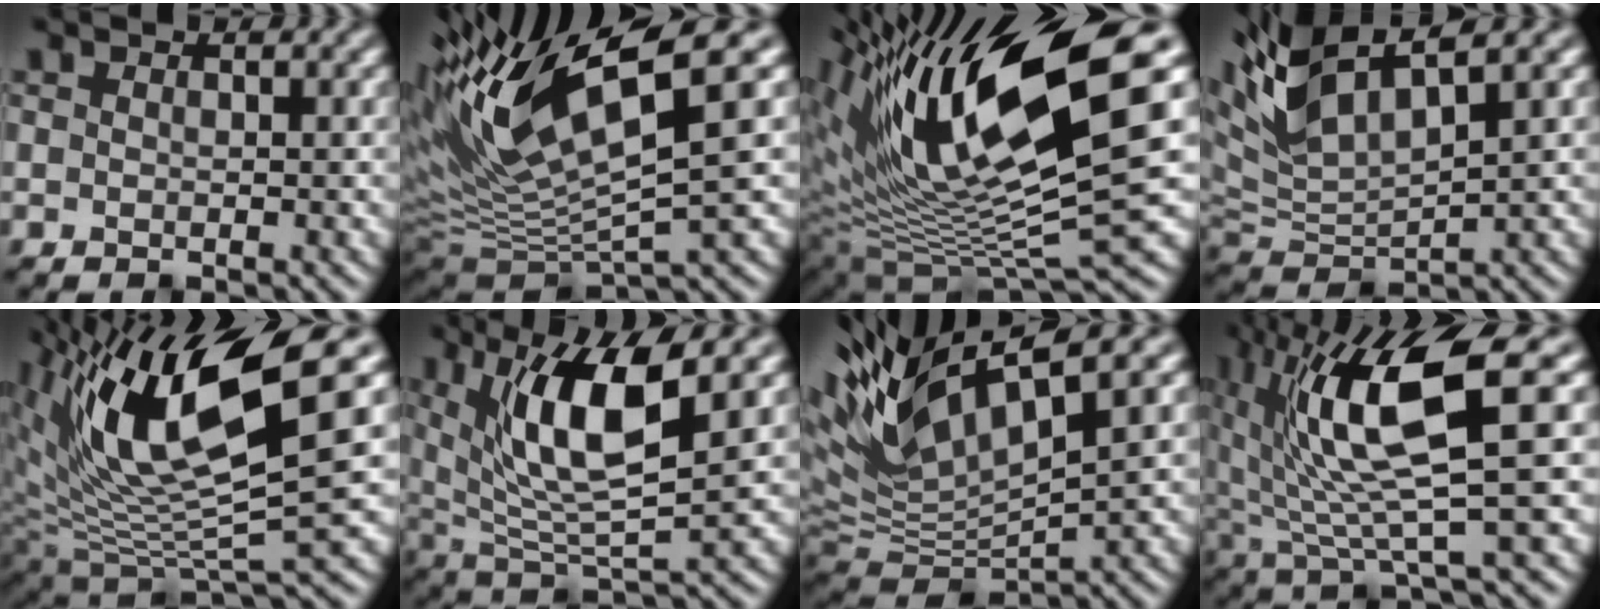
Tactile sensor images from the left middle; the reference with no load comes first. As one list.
[{"total": 10.9, "force": [4.4, 3.2, 9.4], "torque": [-0.187, 0.010, 0.084]}, {"total": 14.3, "force": [5.8, 3.9, 12.5], "torque": [-0.237, 0.005, 0.108]}, {"total": 8.2, "force": [4.7, 2.7, 6.2], "torque": [-0.144, 0.024, 0.090]}, {"total": 12.2, "force": [5.4, 3.3, 10.5], "torque": [-0.196, -0.001, 0.106]}, {"total": 9.4, "force": [3.5, 2.9, 8.2], "torque": [-0.155, -0.005, 0.066]}, {"total": 10.0, "force": [4.8, 2.8, 8.2], "torque": [-0.181, 0.016, 0.095]}, {"total": 9.9, "force": [2.7, 2.3, 9.3], "torque": [-0.167, -0.004, 0.051]}]